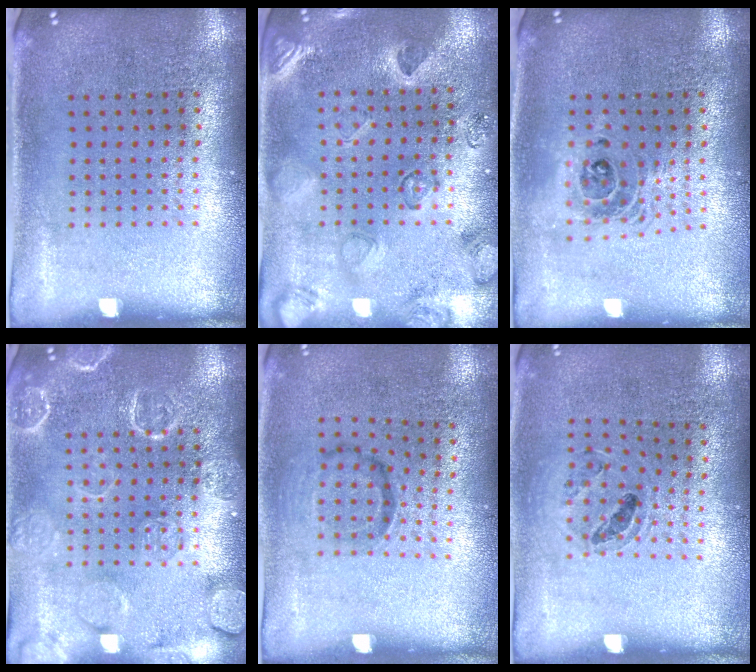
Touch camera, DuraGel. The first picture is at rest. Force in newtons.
{"total": 2.3, "press": 2.0, "slide": 1.1}
{"total": 1.5, "press": 1.2, "slide": 0.8}
{"total": 4.3, "press": 4.3, "slide": 0.6}
{"total": 1.0, "press": 0.6, "slide": 0.8}
{"total": 0.9, "press": 0.9, "slide": 0.2}